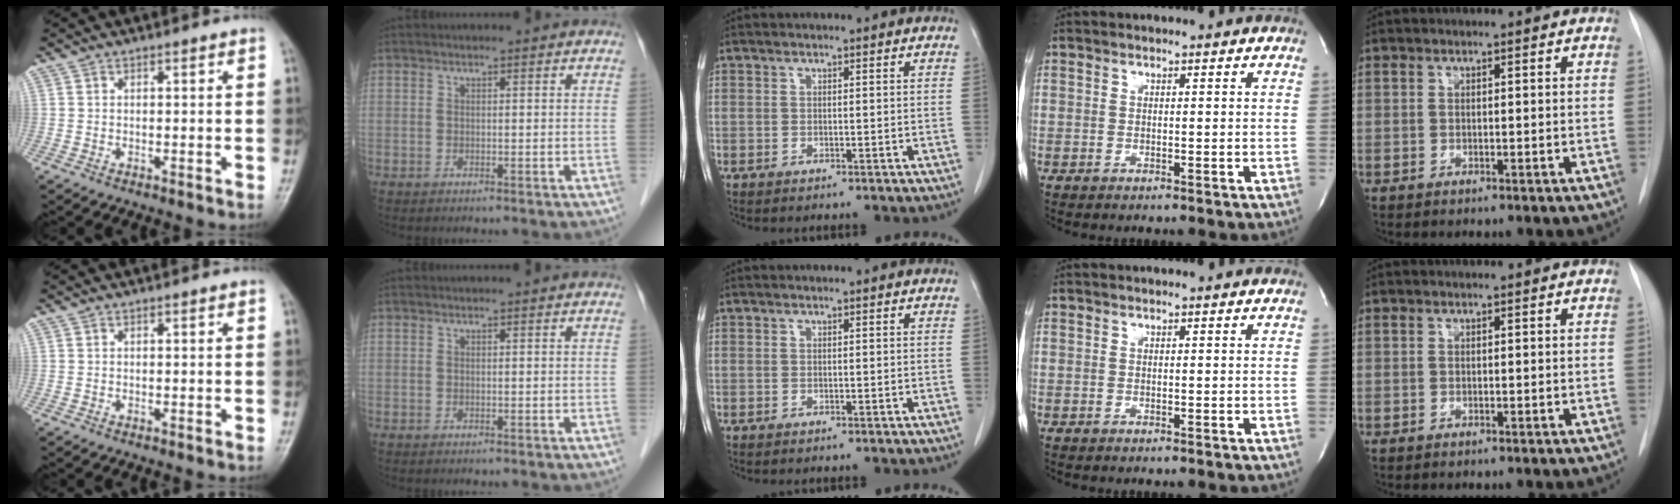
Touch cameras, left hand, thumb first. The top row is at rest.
{}